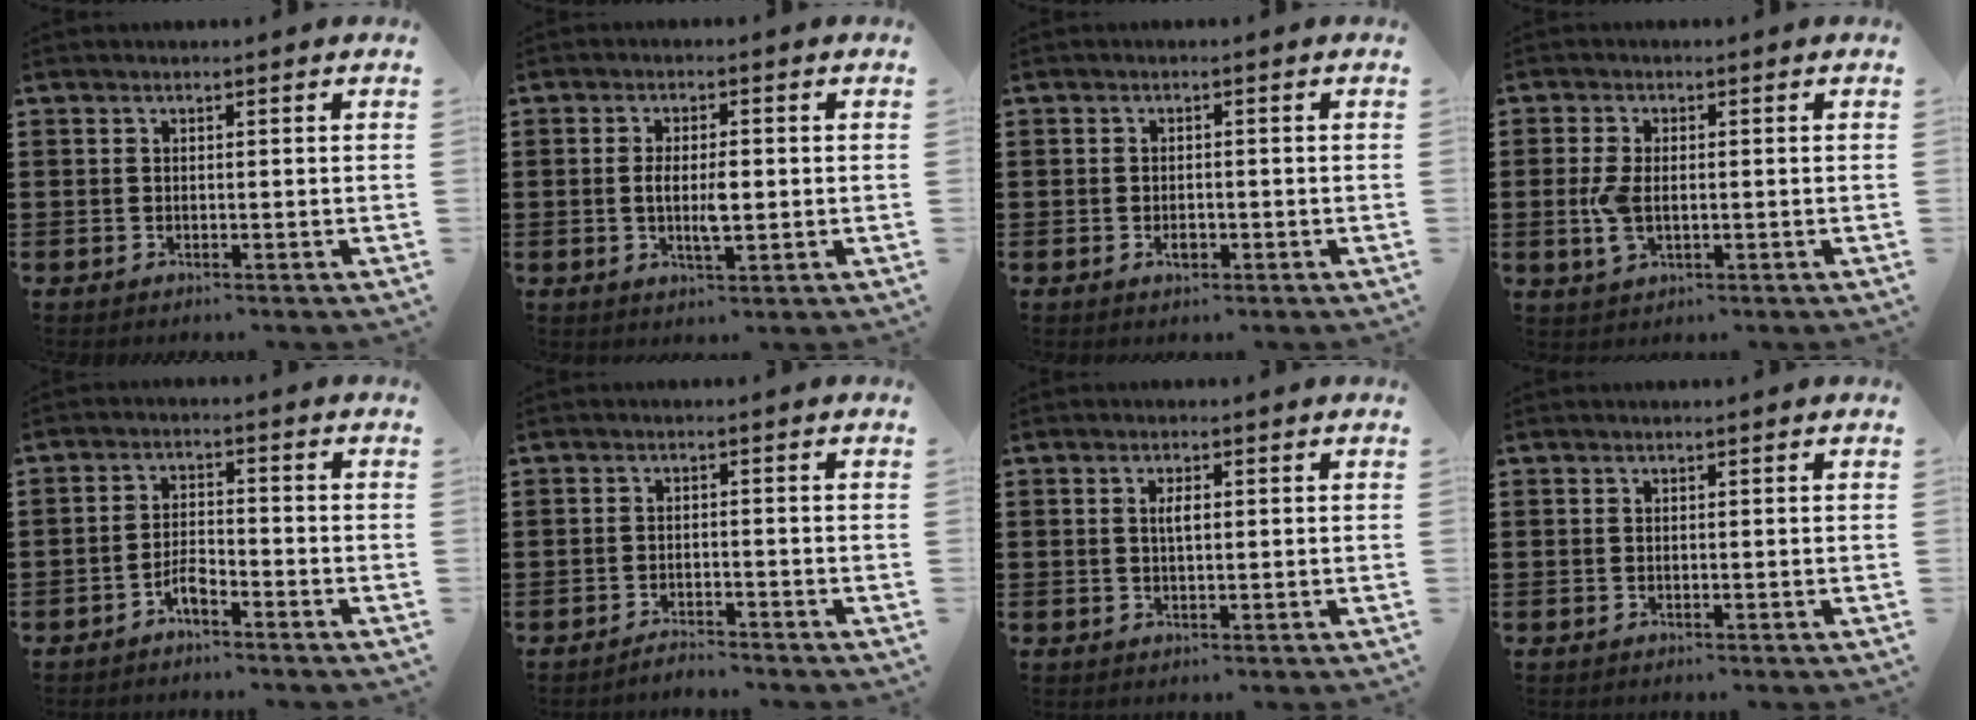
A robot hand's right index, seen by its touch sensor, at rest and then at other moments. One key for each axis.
{"total": 4.5, "fx": -0.3, "fy": 1.4, "fz": 4.3, "tx": -0.086, "ty": -0.001, "tz": -0.008}
{"total": 1.7, "fx": -0.6, "fy": 0.9, "fz": 1.2, "tx": -0.024, "ty": 0.000, "tz": -0.011}
{"total": 4.3, "fx": -0.4, "fy": 2.3, "fz": 3.6, "tx": -0.089, "ty": -0.002, "tz": -0.012}
{"total": 3.3, "fx": -2.5, "fy": 1.0, "fz": 1.8, "tx": -0.043, "ty": 0.007, "tz": -0.053}
{"total": 2.0, "fx": -2.0, "fy": -0.1, "fz": 0.1, "tx": -0.006, "ty": 0.003, "tz": -0.041}
{"total": 2.3, "fx": 0.4, "fy": 0.7, "fz": 2.1, "tx": -0.043, "ty": 0.003, "tz": 0.004}
{"total": 0.0}